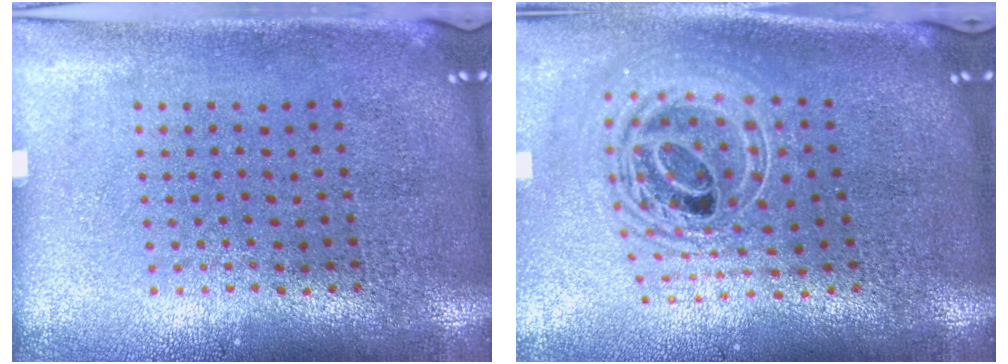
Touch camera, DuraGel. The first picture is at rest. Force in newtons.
{"total": 2.3, "press": 1.8, "slide": 1.4}